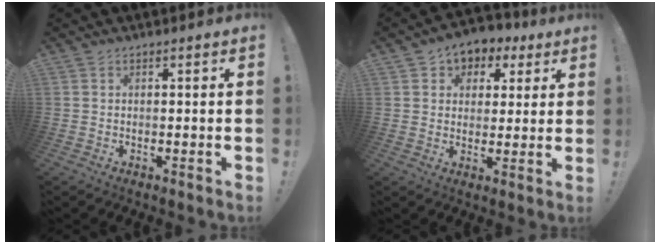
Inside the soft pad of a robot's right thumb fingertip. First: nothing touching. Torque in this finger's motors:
{"motor_torque": [-0.45, 0.68, 0.21, 0.14, 0.22]}